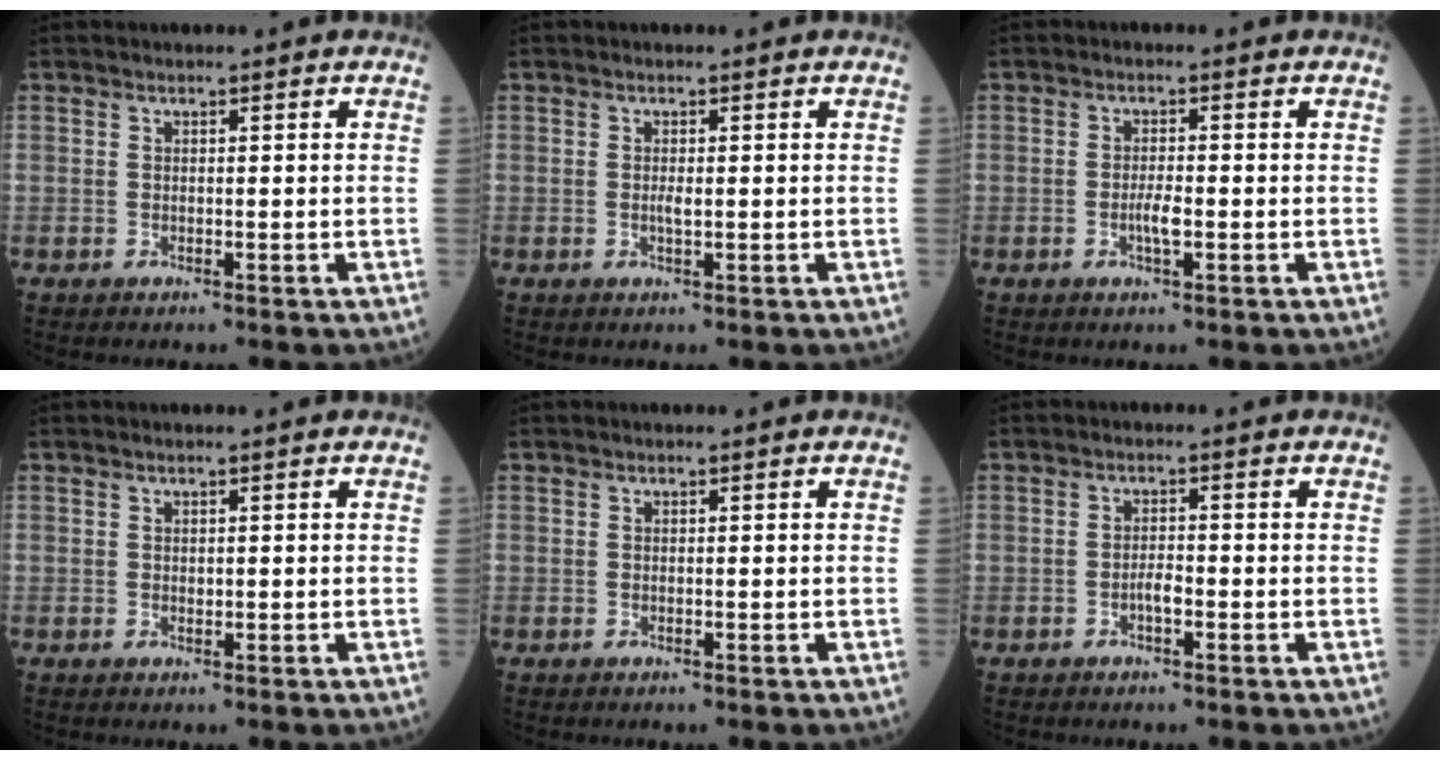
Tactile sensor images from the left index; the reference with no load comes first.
{"total": 1.1, "force": [0.0, 0.2, 1.0], "torque": [-0.022, -0.002, 0.000]}
{"total": 2.4, "force": [-0.7, 0.3, 2.2], "torque": [-0.045, -0.001, -0.013]}
{"total": 0.5, "force": [0.2, 0.3, 0.4], "torque": [-0.005, 0.000, 0.002]}
{"total": 0.0}
{"total": 1.8, "force": [-0.8, 0.4, 1.5], "torque": [-0.026, 0.003, -0.015]}